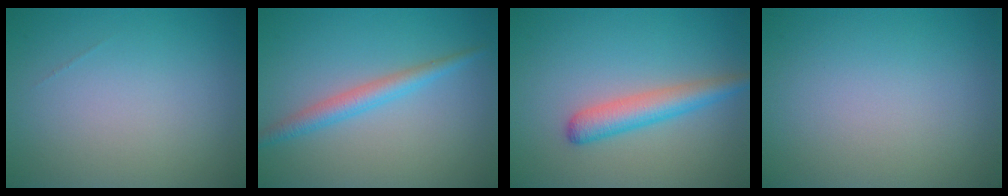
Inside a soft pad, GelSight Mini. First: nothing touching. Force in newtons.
{"total": 2.5, "press": 2.5, "slide": 0.0}
{"total": 3.4, "press": 3.4, "slide": 0.1}
{"total": 0.0}